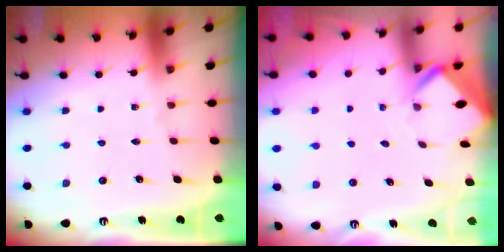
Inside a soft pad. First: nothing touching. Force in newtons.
{"total": 2.8, "press": 2.8, "slide": 0.2}